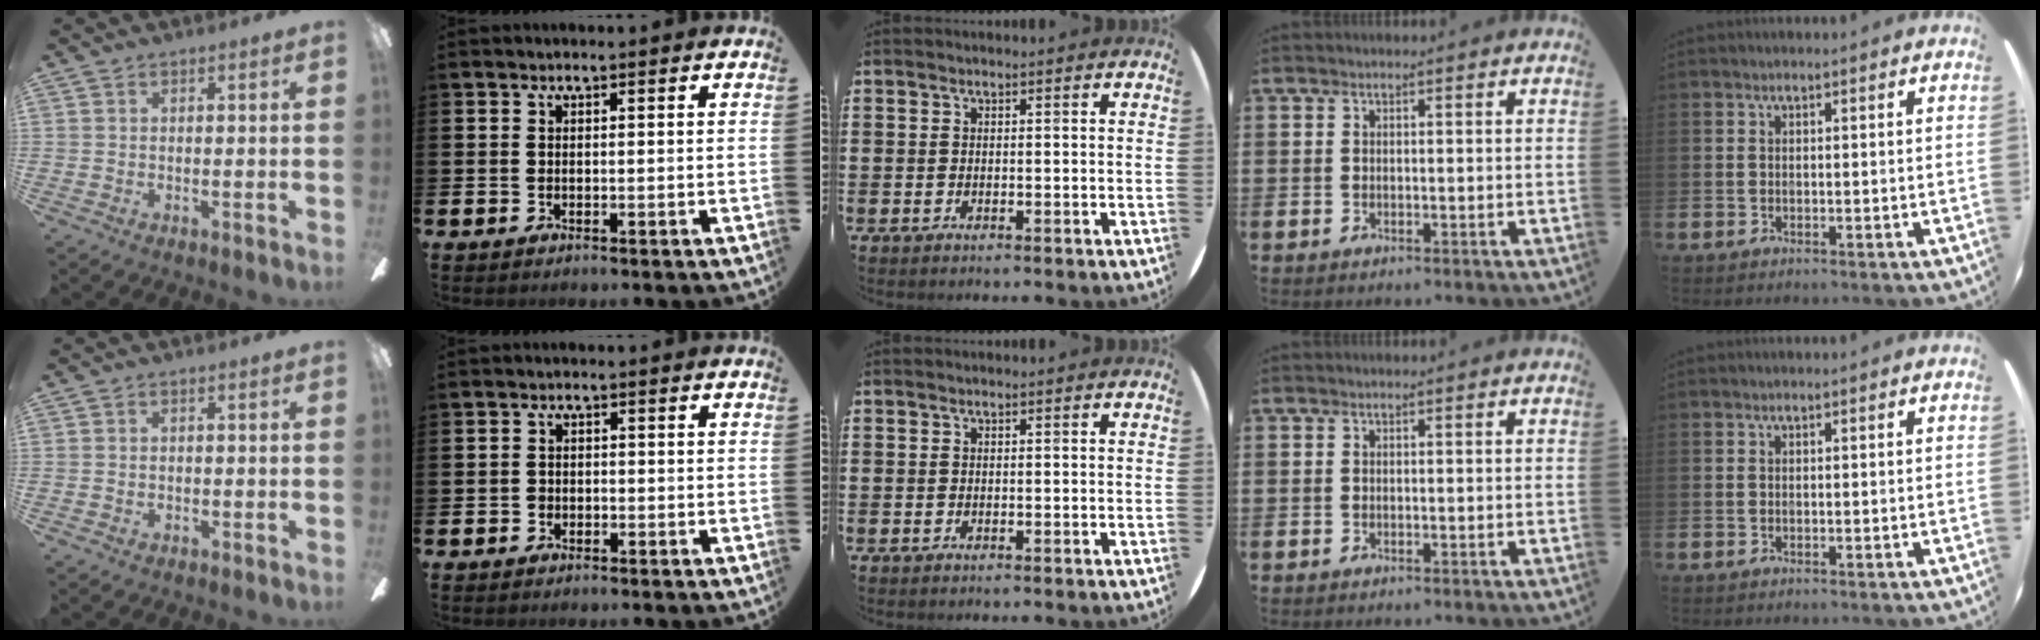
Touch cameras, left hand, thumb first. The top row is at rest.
{"thumb": {"total": 0.7, "force": [-0.3, 0.5, 0.5], "torque": [-0.009, 0.002, -0.007]}, "index": {"total": 0.8, "force": [-0.5, 0.7, 0.2], "torque": [-0.008, 0.005, -0.010]}}